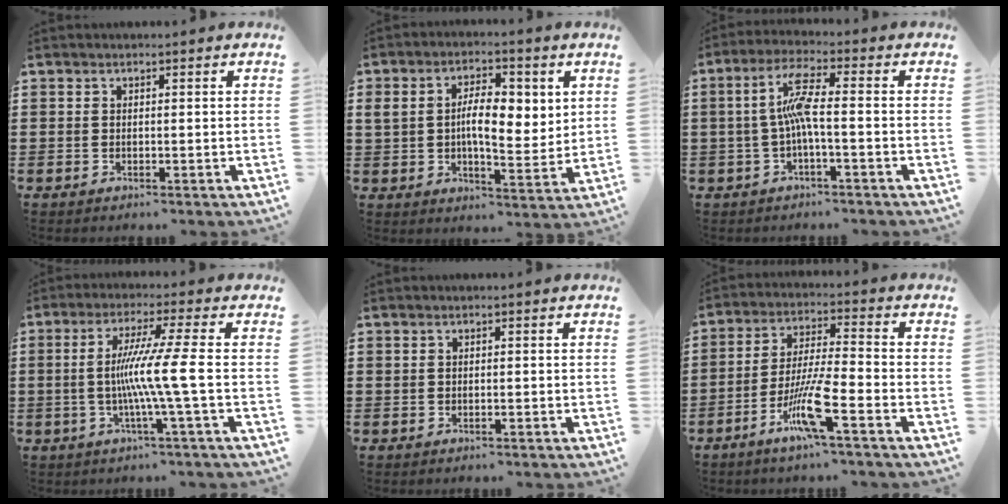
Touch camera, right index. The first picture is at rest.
{"total": 8.3, "force": [1.7, 4.1, 7.0], "torque": [-0.127, 0.005, 0.026]}
{"total": 6.4, "force": [-0.7, 0.7, 6.3], "torque": [-0.130, -0.001, -0.023]}
{"total": 9.1, "force": [-1.2, -1.2, 9.0], "torque": [-0.173, -0.018, -0.034]}
{"total": 0.0}
{"total": 9.1, "force": [-4.7, 0.7, 7.7], "torque": [-0.164, -0.012, -0.092]}